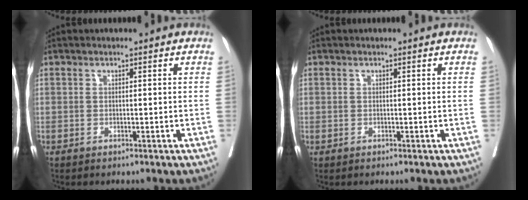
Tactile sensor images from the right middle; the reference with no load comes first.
{"total": 0.0}